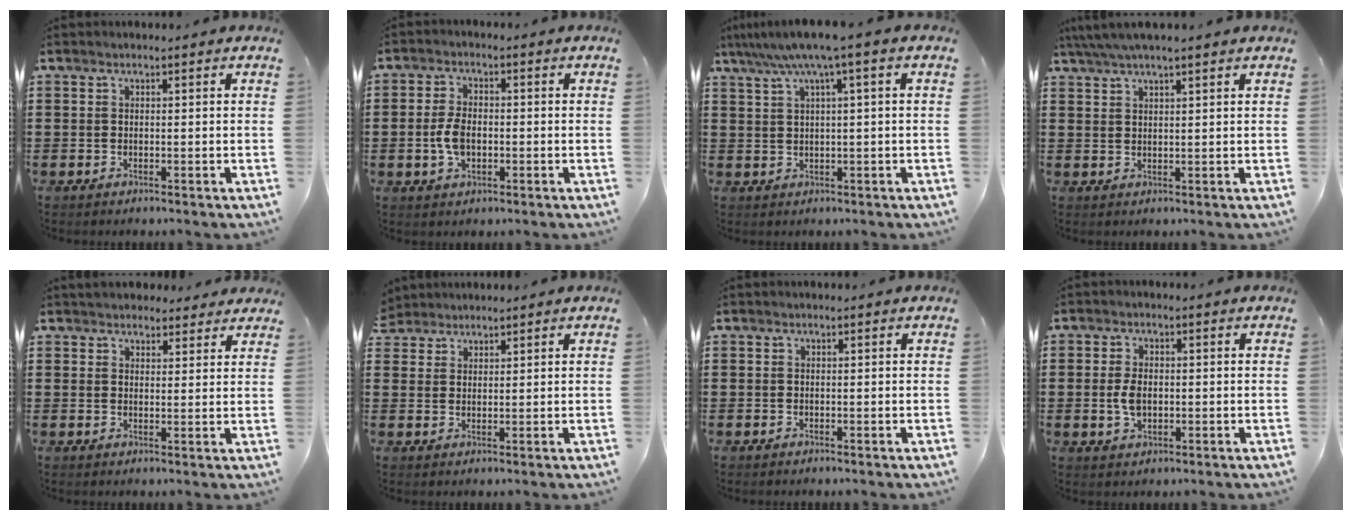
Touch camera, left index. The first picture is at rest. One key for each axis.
{"total": 4.7, "fx": -0.7, "fy": 2.7, "fz": 3.8, "tx": -0.090, "ty": -0.002, "tz": -0.018}
{"total": 5.4, "fx": 2.4, "fy": -0.3, "fz": 4.8, "tx": -0.095, "ty": -0.007, "tz": 0.040}
{"total": 3.0, "fx": 2.4, "fy": 0.1, "fz": 1.9, "tx": -0.041, "ty": 0.003, "tz": 0.044}
{"total": 3.0, "fx": 2.9, "fy": 1.0, "fz": 0.1, "tx": -0.001, "ty": -0.006, "tz": 0.053}
{"total": 2.3, "fx": 2.1, "fy": 1.0, "fz": -0.3, "tx": -0.003, "ty": 0.005, "tz": 0.040}
{"total": 0.0}
{"total": 3.8, "fx": -0.1, "fy": 2.2, "fz": 3.1, "tx": -0.075, "ty": 0.000, "tz": -0.007}